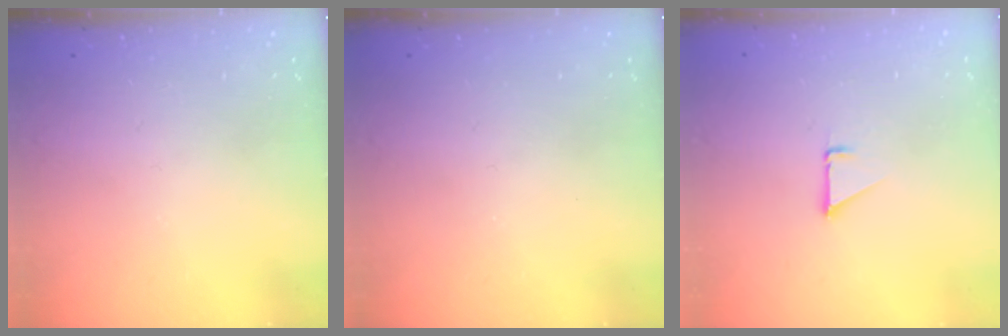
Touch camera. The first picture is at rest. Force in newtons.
{"total": 0.0}
{"total": 1.3, "press": 1.3, "slide": 0.1}